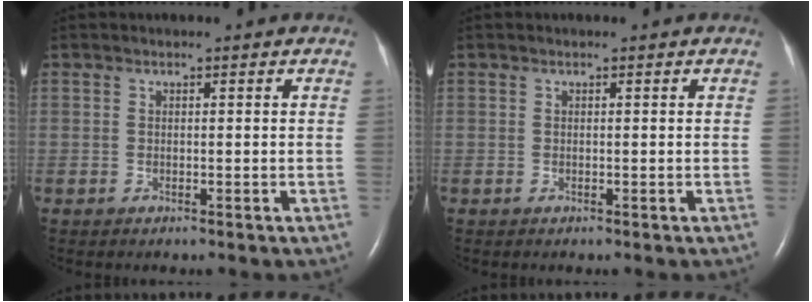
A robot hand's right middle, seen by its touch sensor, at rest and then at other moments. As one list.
[{"total": 0.0}]